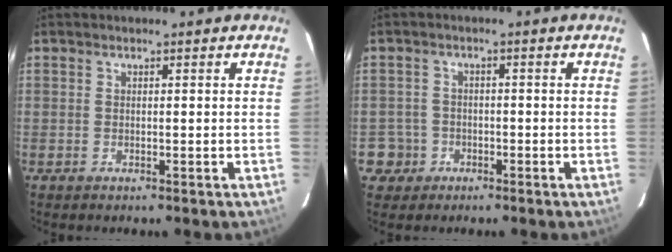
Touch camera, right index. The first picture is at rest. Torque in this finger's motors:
{"motor_torque": [-0.46, -0.07, -1.05, -0.21]}